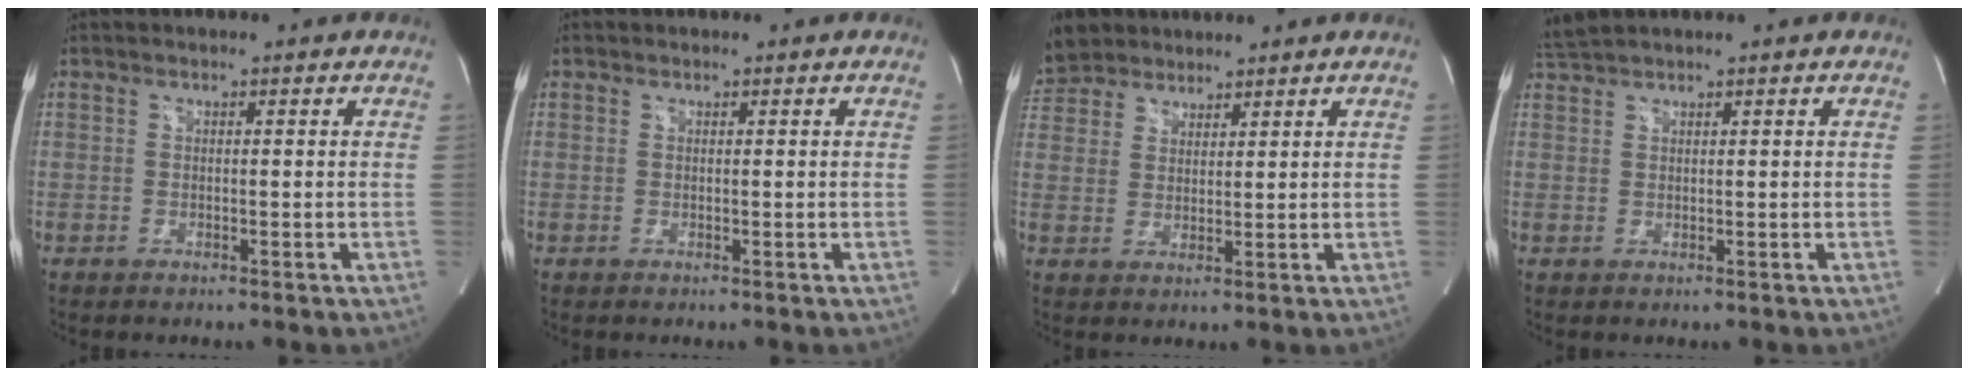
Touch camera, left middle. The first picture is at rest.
{"total": 0.9, "force": [-0.2, -0.6, -0.6], "torque": [0.018, -0.005, -0.004]}
{"total": 7.6, "force": [6.4, 3.7, 1.5], "torque": [-0.039, 0.024, 0.128]}
{"total": 2.2, "force": [2.1, -0.4, 0.4], "torque": [-0.015, 0.018, 0.049]}